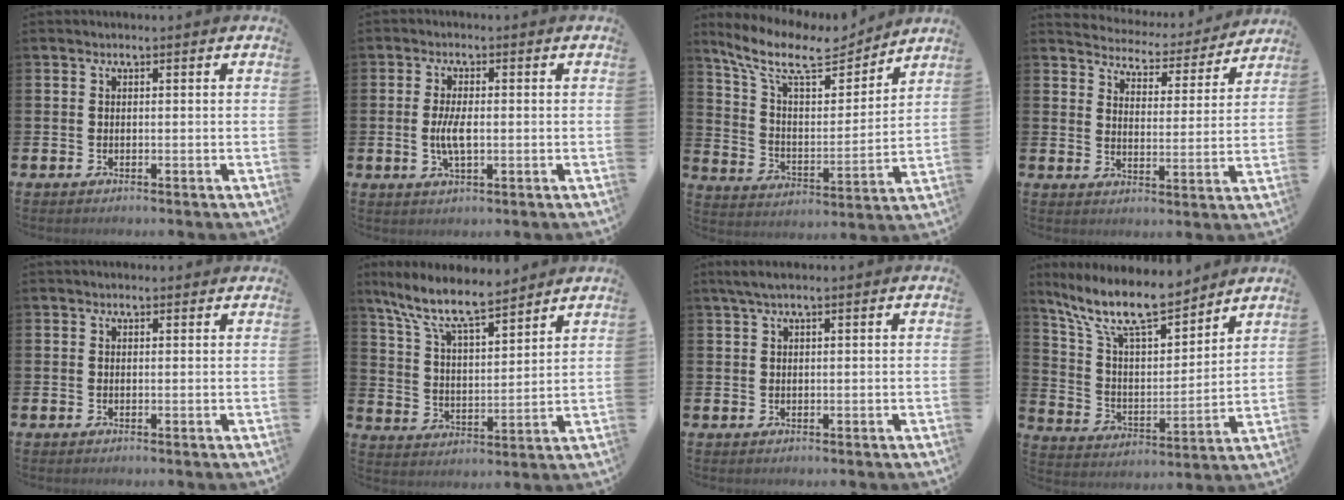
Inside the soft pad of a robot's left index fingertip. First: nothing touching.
{"total": 4.1, "force": [-0.3, 1.6, 3.8], "torque": [-0.074, -0.001, -0.009]}
{"total": 11.9, "force": [10.2, 3.6, 5.0], "torque": [-0.130, -0.062, 0.175]}
{"total": 4.8, "force": [4.6, 1.1, 0.3], "torque": [-0.027, -0.042, 0.074]}
{"total": 0.6, "force": [0.5, 0.3, 0.2], "torque": [0.003, 0.000, 0.008]}
{"total": 9.9, "force": [8.6, 1.9, 4.4], "torque": [-0.121, -0.047, 0.153]}
{"total": 2.0, "force": [1.4, 0.2, 1.5], "torque": [-0.034, 0.005, 0.025]}
{"total": 12.6, "force": [10.7, 3.2, 5.8], "torque": [-0.150, -0.058, 0.190]}